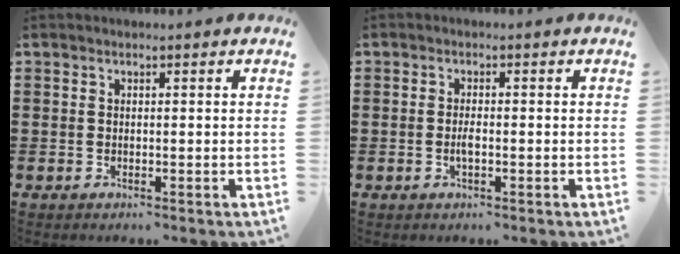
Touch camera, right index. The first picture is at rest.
{"total": 1.6, "force": [-0.5, 0.3, 1.5], "torque": [-0.031, -0.003, -0.007]}